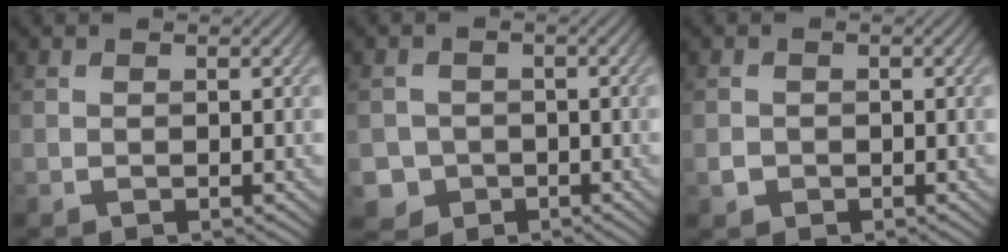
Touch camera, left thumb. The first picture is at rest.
{"total": 3.2, "force": [-1.3, 2.9, 0.5], "torque": [-0.010, -0.008, -0.030]}
{"total": 1.3, "force": [-0.5, 1.1, 0.3], "torque": [-0.005, -0.004, -0.012]}